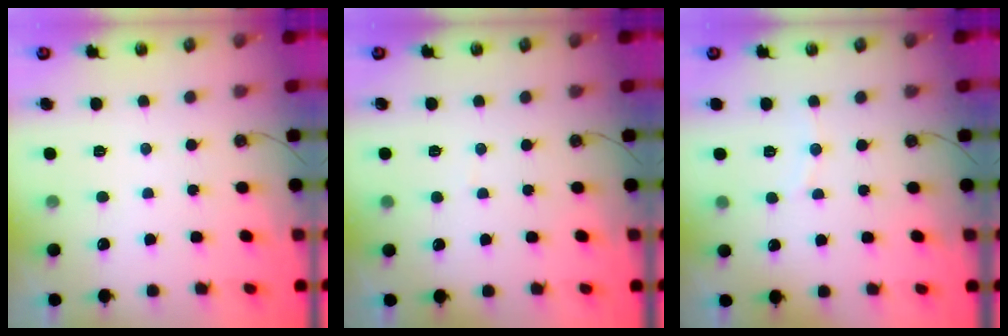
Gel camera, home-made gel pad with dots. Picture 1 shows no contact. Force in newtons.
{"total": 1.9, "press": 1.9, "slide": 0.2}
{"total": 3.7, "press": 3.6, "slide": 1.0}